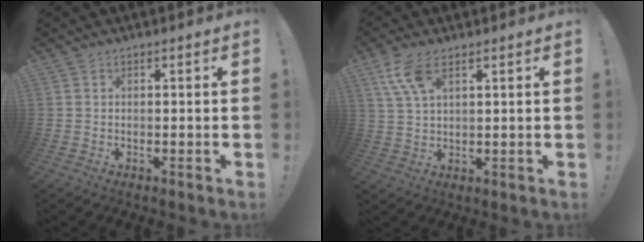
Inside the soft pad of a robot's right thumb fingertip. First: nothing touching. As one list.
[{"total": 8.3, "force": [4.4, 3.5, 6.1], "torque": [-0.105, -0.012, 0.083]}]